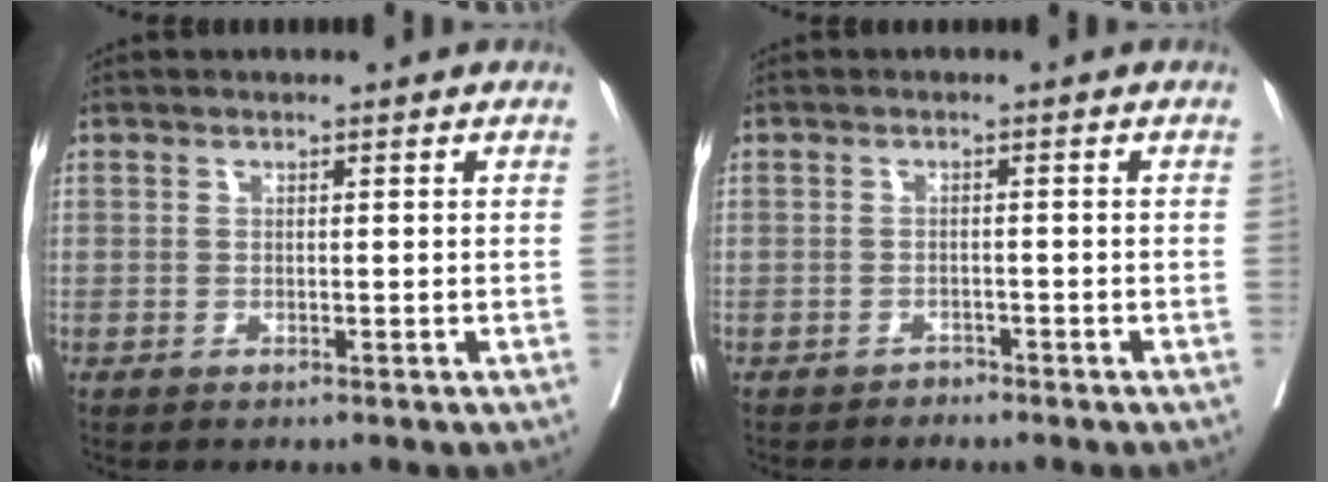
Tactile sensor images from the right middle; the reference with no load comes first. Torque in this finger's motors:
{"motor_torque": [-0.31, -0.51, -0.30, -0.03]}